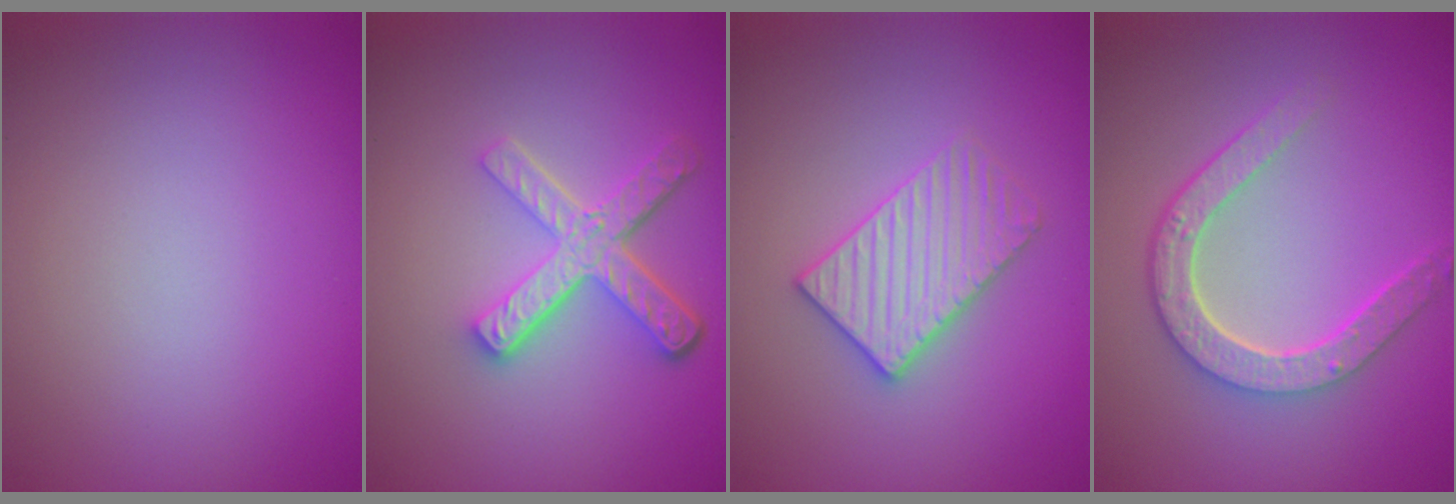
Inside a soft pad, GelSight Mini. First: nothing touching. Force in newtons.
{"total": 4.8, "press": 3.6, "slide": 3.3}
{"total": 3.1, "press": 3.1, "slide": 0.4}
{"total": 4.5, "press": 3.6, "slide": 2.7}